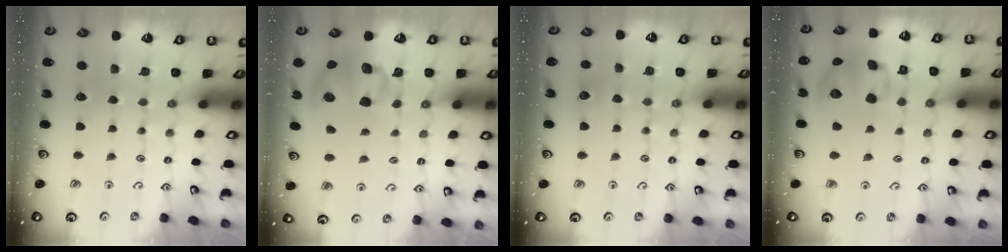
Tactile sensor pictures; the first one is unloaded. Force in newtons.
{"total": 11.1, "press": 11.0, "slide": 1.9}
{"total": 4.8, "press": 4.7, "slide": 0.8}
{"total": 11.7, "press": 11.5, "slide": 2.0}